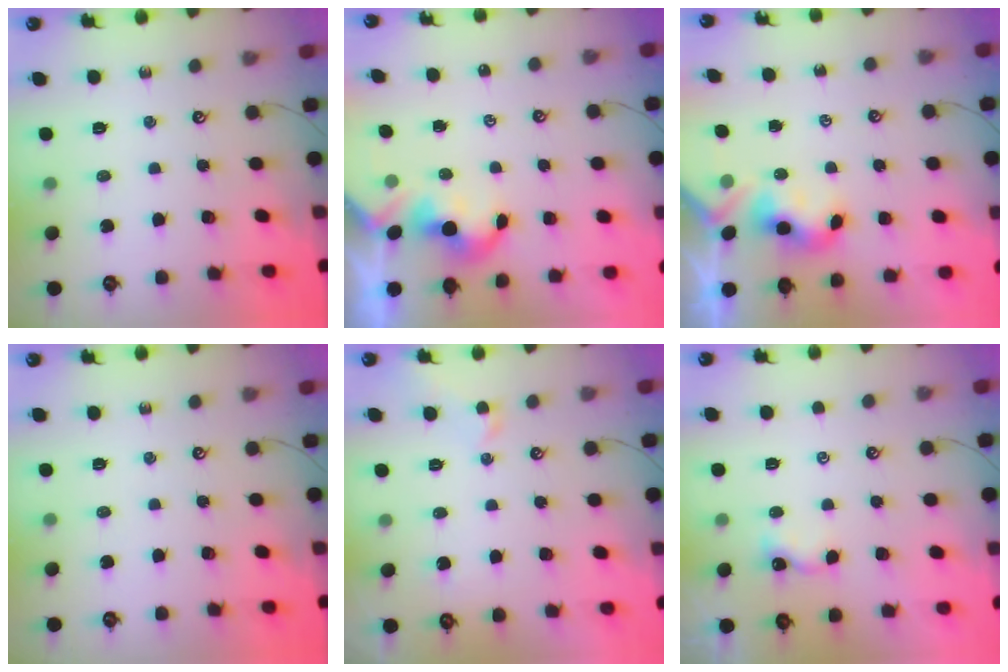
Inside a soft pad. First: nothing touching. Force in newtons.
{"total": 2.3, "press": 2.3, "slide": 0.2}
{"total": 3.7, "press": 3.7, "slide": 0.3}
{"total": 0.0}
{"total": 0.9, "press": 0.6, "slide": 0.7}
{"total": 1.3, "press": 1.3, "slide": 0.3}